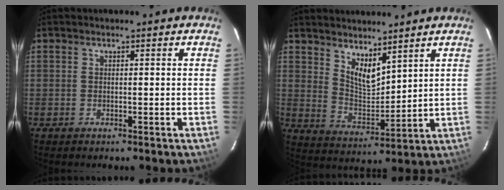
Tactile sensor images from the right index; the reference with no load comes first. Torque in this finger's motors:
{"motor_torque": [-0.17, 0.28, 0.00, 0.02]}